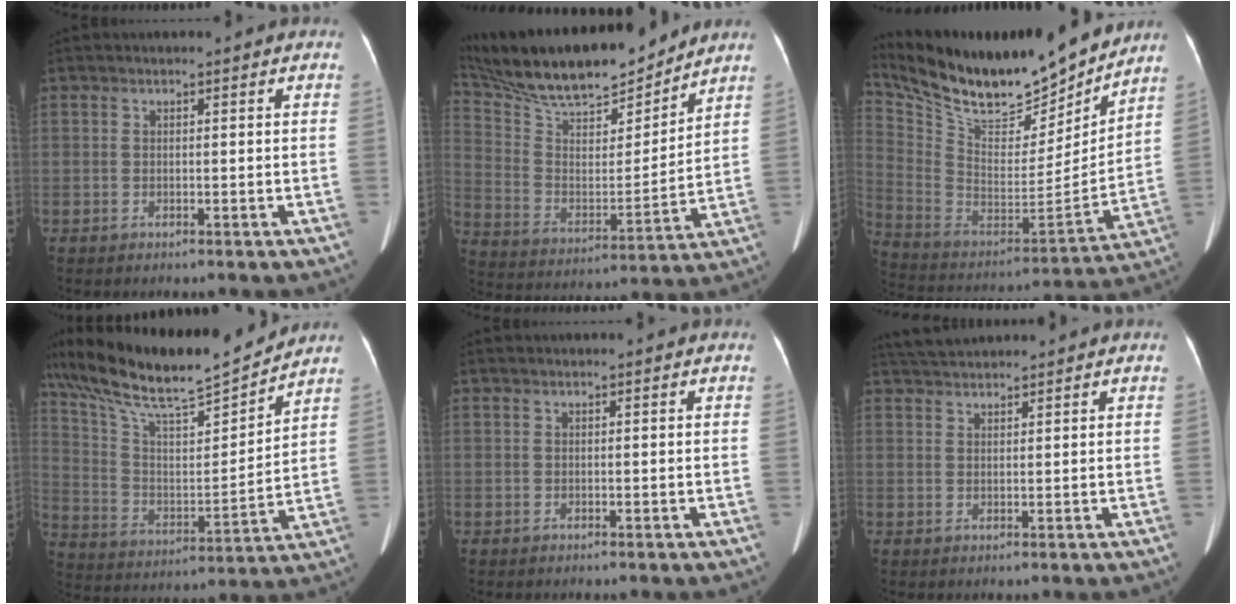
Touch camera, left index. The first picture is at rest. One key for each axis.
{"total": 21.3, "fx": 18.7, "fy": 4.1, "fz": 9.4, "tx": -0.178, "ty": 0.010, "tz": 0.317}
{"total": 26.0, "fx": 22.5, "fy": 5.3, "fz": 11.8, "tx": -0.229, "ty": -0.024, "tz": 0.362}
{"total": 21.2, "fx": 18.6, "fy": 1.9, "fz": 10.0, "tx": -0.192, "ty": 0.008, "tz": 0.315}
{"total": 0.0}
{"total": 4.4, "fx": 4.3, "fy": 0.2, "fz": 1.2, "tx": -0.026, "ty": 0.031, "tz": 0.080}